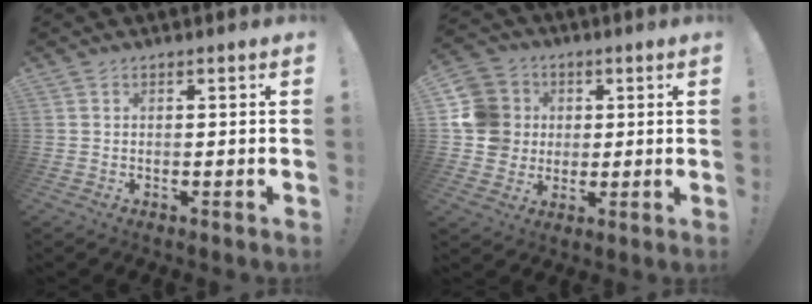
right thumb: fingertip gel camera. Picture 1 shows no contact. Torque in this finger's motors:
{"motor_torque": [1.09, 1.05, 0.42, -0.31, -0.01]}